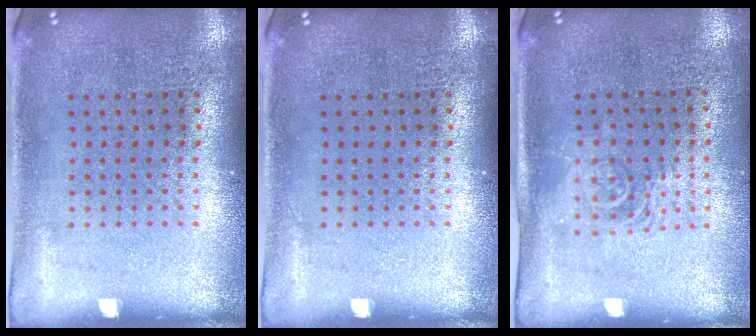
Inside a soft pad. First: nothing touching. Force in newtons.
{"total": 0.0}
{"total": 1.6, "press": 1.4, "slide": 0.7}